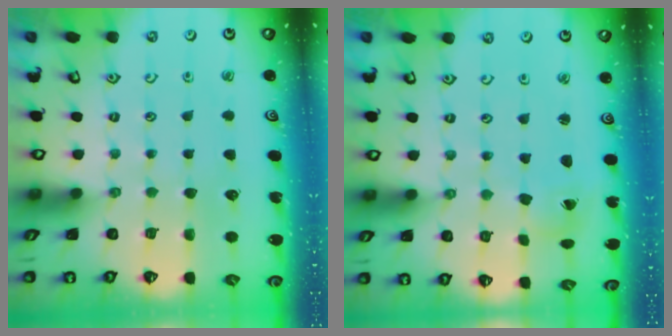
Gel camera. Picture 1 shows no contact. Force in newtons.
{"total": 2.1, "press": 2.1, "slide": 0.2}